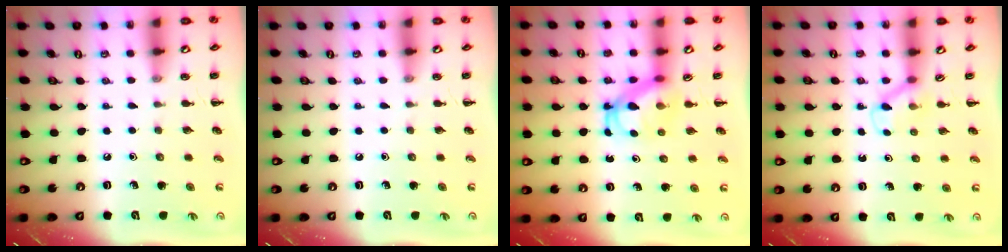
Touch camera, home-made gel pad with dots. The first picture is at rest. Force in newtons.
{"total": 0.0}
{"total": 5.4, "press": 5.3, "slide": 1.0}
{"total": 2.6, "press": 2.4, "slide": 0.9}